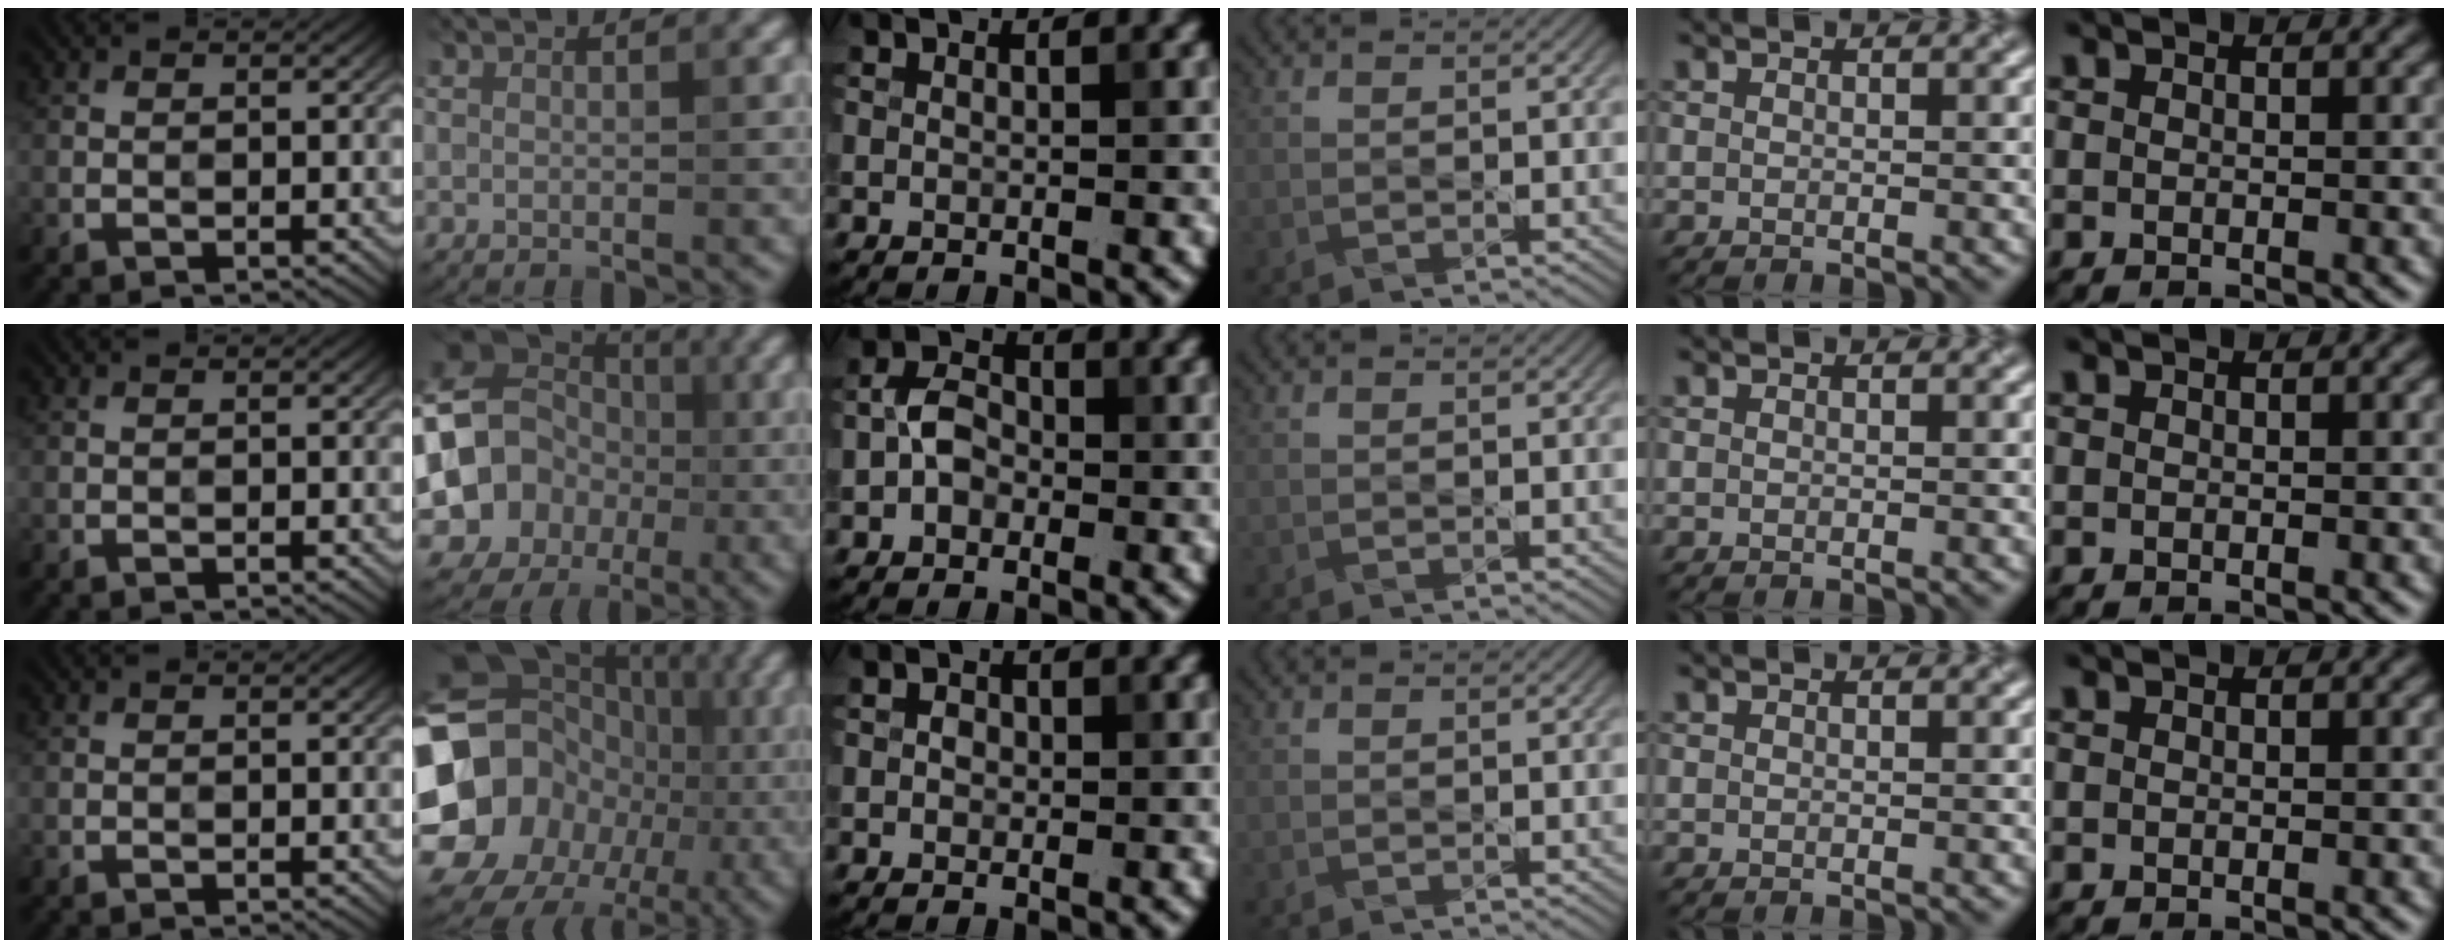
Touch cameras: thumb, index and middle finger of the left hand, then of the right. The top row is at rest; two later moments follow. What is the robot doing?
{"motion": "dispense", "object": "soap dispenser"}